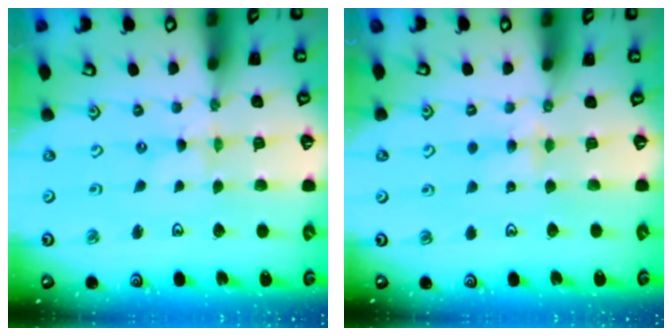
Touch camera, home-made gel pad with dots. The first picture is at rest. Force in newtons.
{"total": 3.9, "press": 3.9, "slide": 0.4}